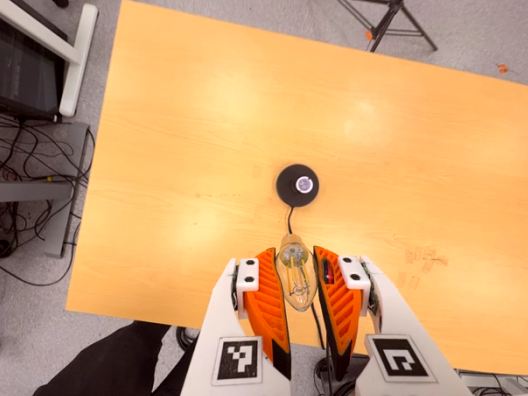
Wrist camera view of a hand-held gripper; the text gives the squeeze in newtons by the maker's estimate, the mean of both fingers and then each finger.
{"total": 19.0, "left": 22.3, "right": 15.7}